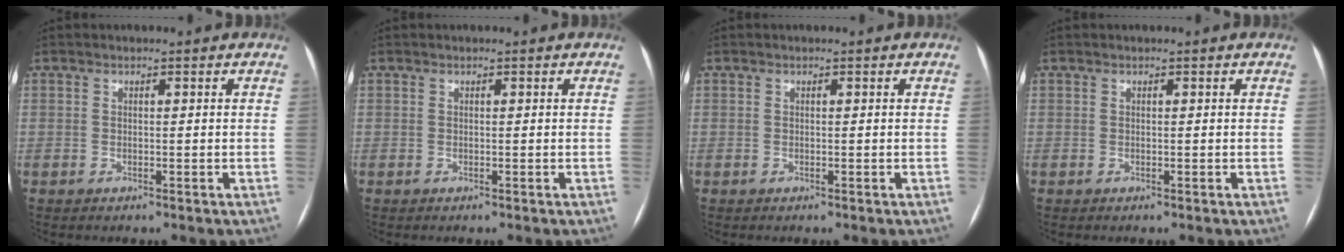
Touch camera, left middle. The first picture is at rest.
{"total": 0.0}
{"total": 0.0}
{"total": 0.0}